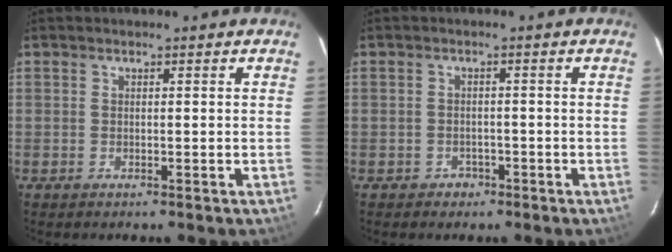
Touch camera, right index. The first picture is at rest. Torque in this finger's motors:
{"motor_torque": [0.08, -0.05, 0.04, 0.01]}